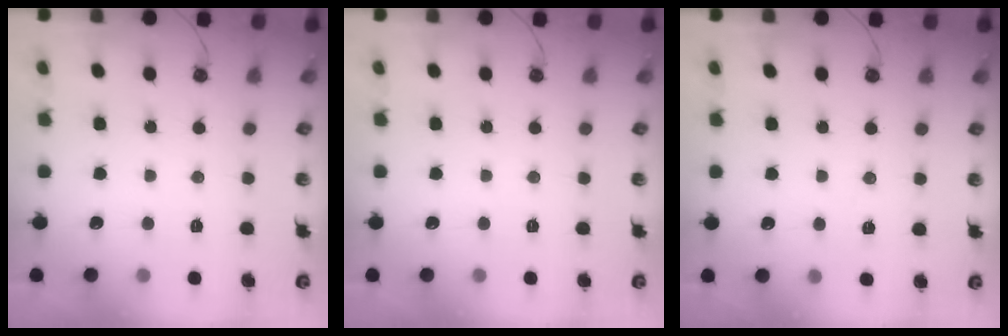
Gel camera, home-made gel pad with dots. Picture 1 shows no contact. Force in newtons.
{"total": 0.0}
{"total": 5.1, "press": 2.5, "slide": 4.4}